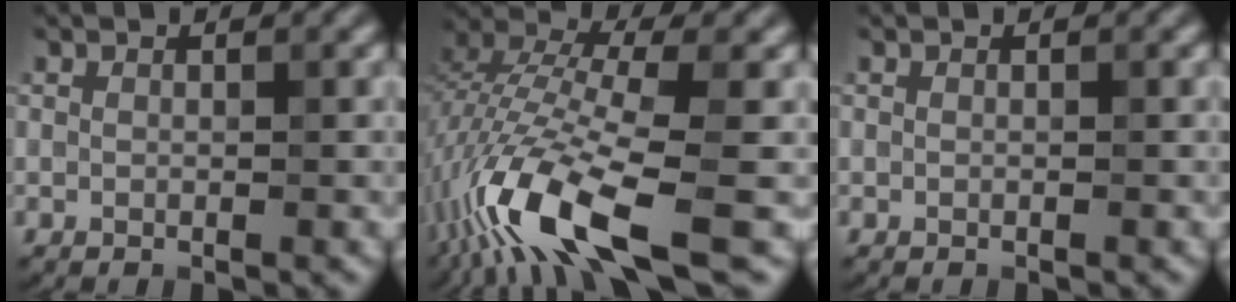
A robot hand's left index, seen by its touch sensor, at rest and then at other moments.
{"total": 12.1, "force": [-6.2, 3.4, 9.8], "torque": [-0.204, 0.000, -0.119]}
{"total": 0.0}